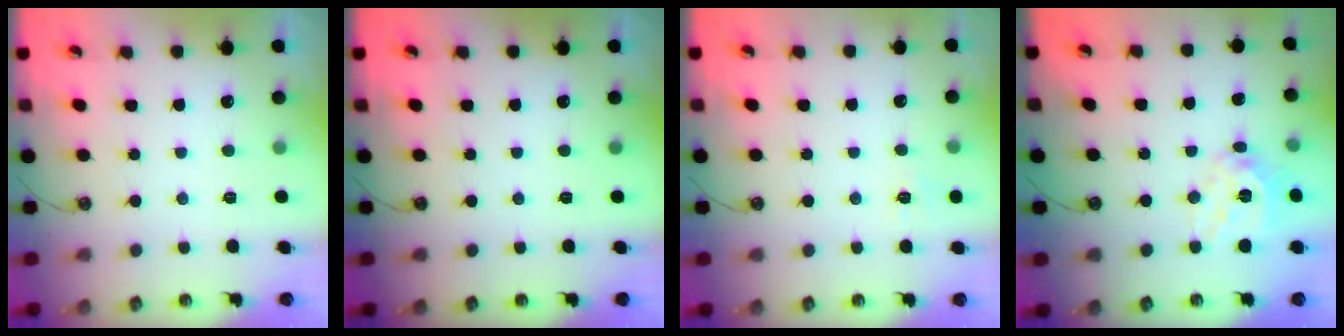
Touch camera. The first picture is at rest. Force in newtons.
{"total": 0.0}
{"total": 6.0, "press": 5.9, "slide": 0.6}
{"total": 13.1, "press": 13.0, "slide": 2.0}